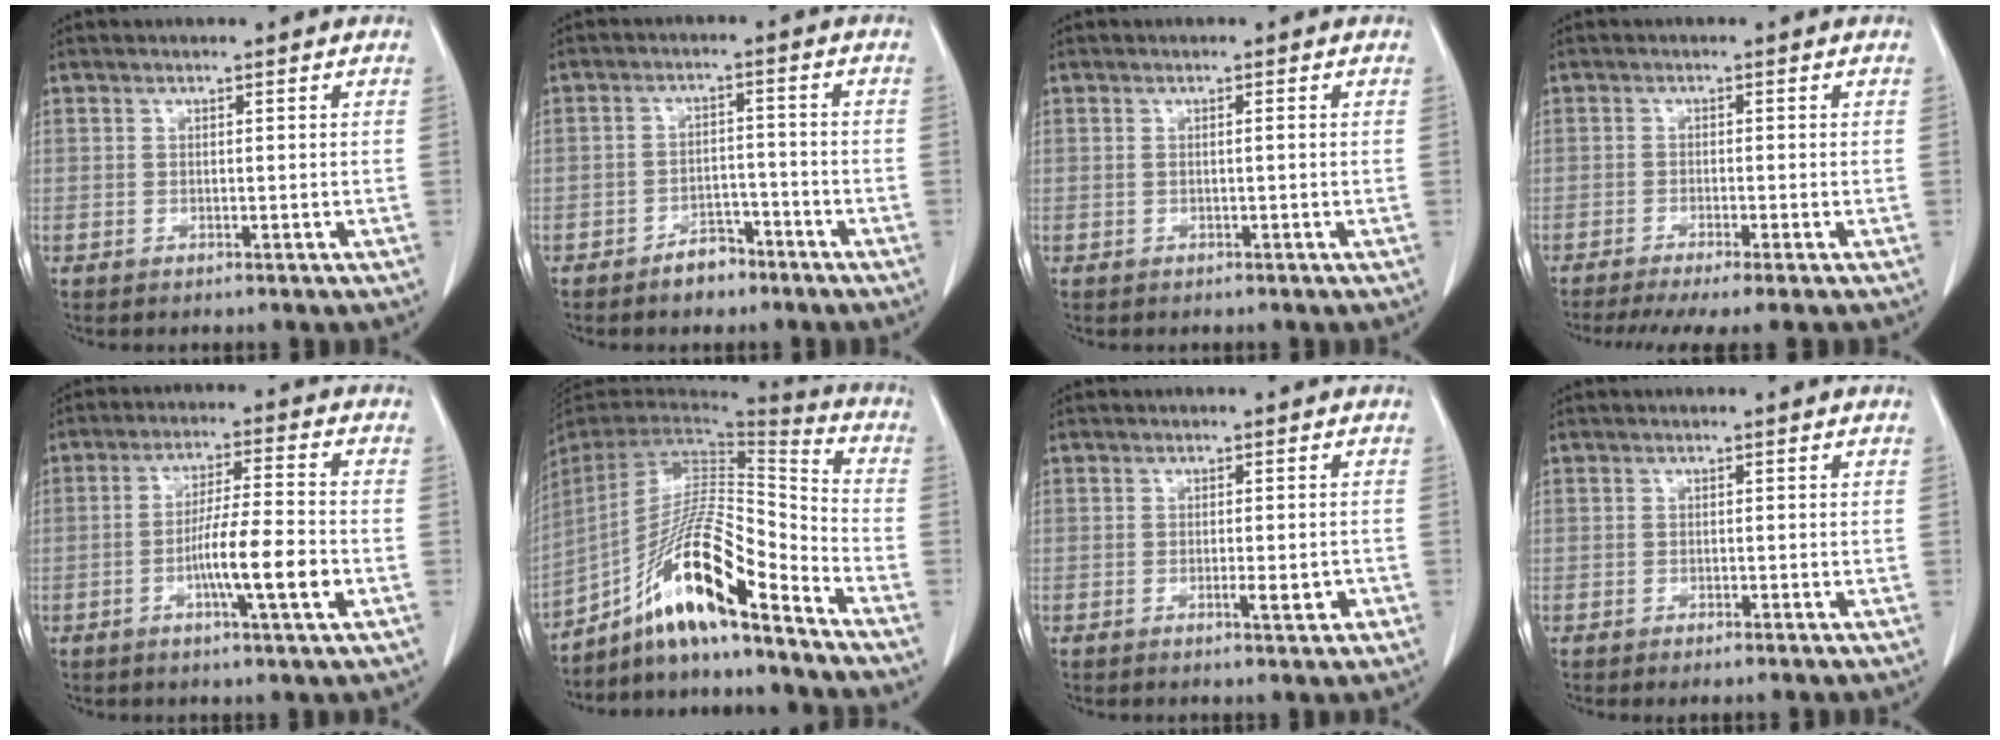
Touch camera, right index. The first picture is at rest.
{"total": 4.3, "force": [-3.1, 2.5, 1.5], "torque": [-0.022, 0.009, -0.046]}
{"total": 0.6, "force": [0.0, -0.1, 0.6], "torque": [-0.010, 0.003, 0.003]}
{"total": 7.4, "force": [-6.0, -0.5, 4.3], "torque": [-0.056, -0.012, -0.092]}
{"total": 9.2, "force": [-2.8, 0.1, 8.8], "torque": [-0.149, -0.003, -0.050]}
{"total": 16.1, "force": [-11.4, 0.8, 11.4], "torque": [-0.212, 0.003, -0.208]}
{"total": 2.6, "force": [-0.9, 0.5, 2.4], "torque": [-0.035, 0.000, -0.009]}
{"total": 0.9, "force": [-0.6, 0.0, 0.6], "torque": [-0.012, -0.002, -0.010]}